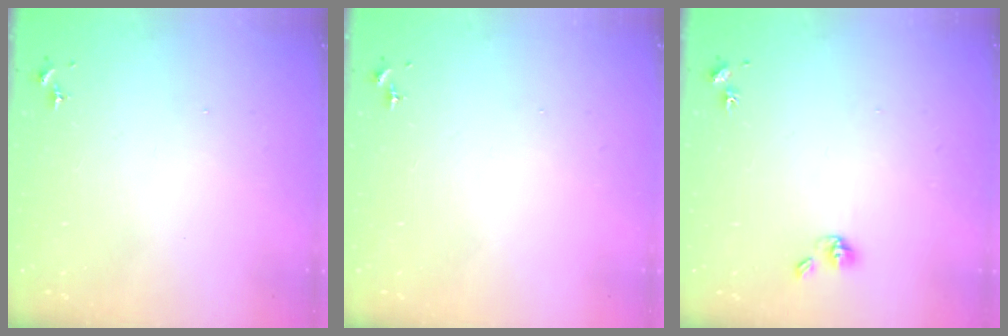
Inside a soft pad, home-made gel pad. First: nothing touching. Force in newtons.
{"total": 0.0}
{"total": 5.8, "press": 5.3, "slide": 2.3}